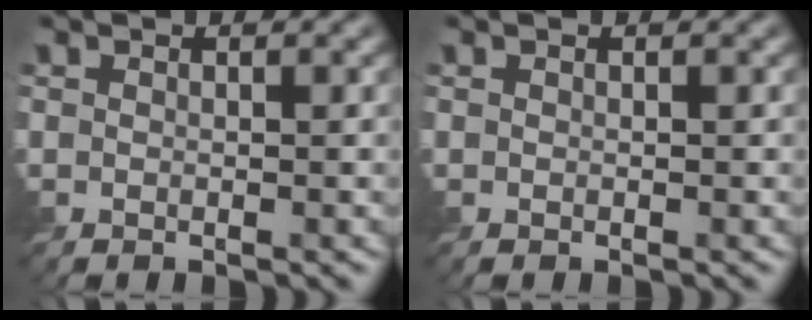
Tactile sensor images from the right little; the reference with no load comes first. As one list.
[{"total": 0.0}]